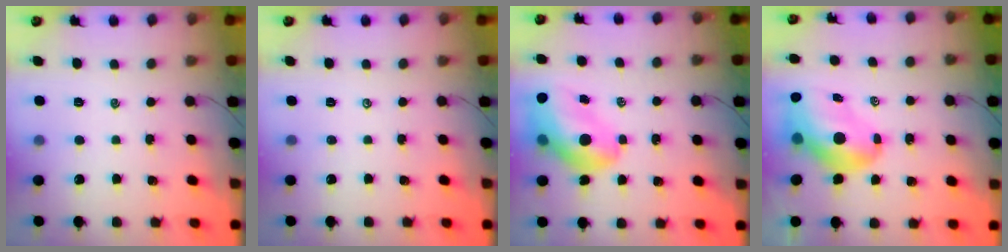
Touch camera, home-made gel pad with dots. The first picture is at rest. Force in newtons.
{"total": 0.0}
{"total": 15.4, "press": 14.7, "slide": 4.7}
{"total": 11.5, "press": 11.1, "slide": 3.1}